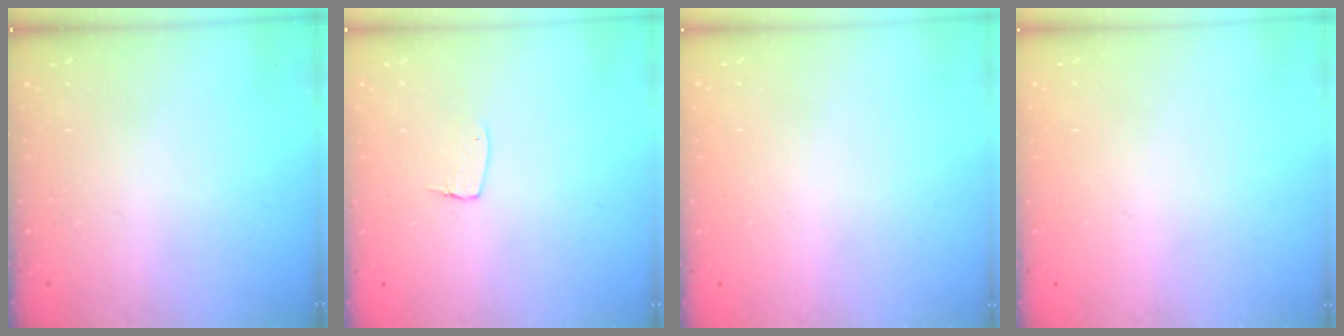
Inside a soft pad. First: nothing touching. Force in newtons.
{"total": 4.6, "press": 4.6, "slide": 0.3}
{"total": 0.0}
{"total": 0.0}